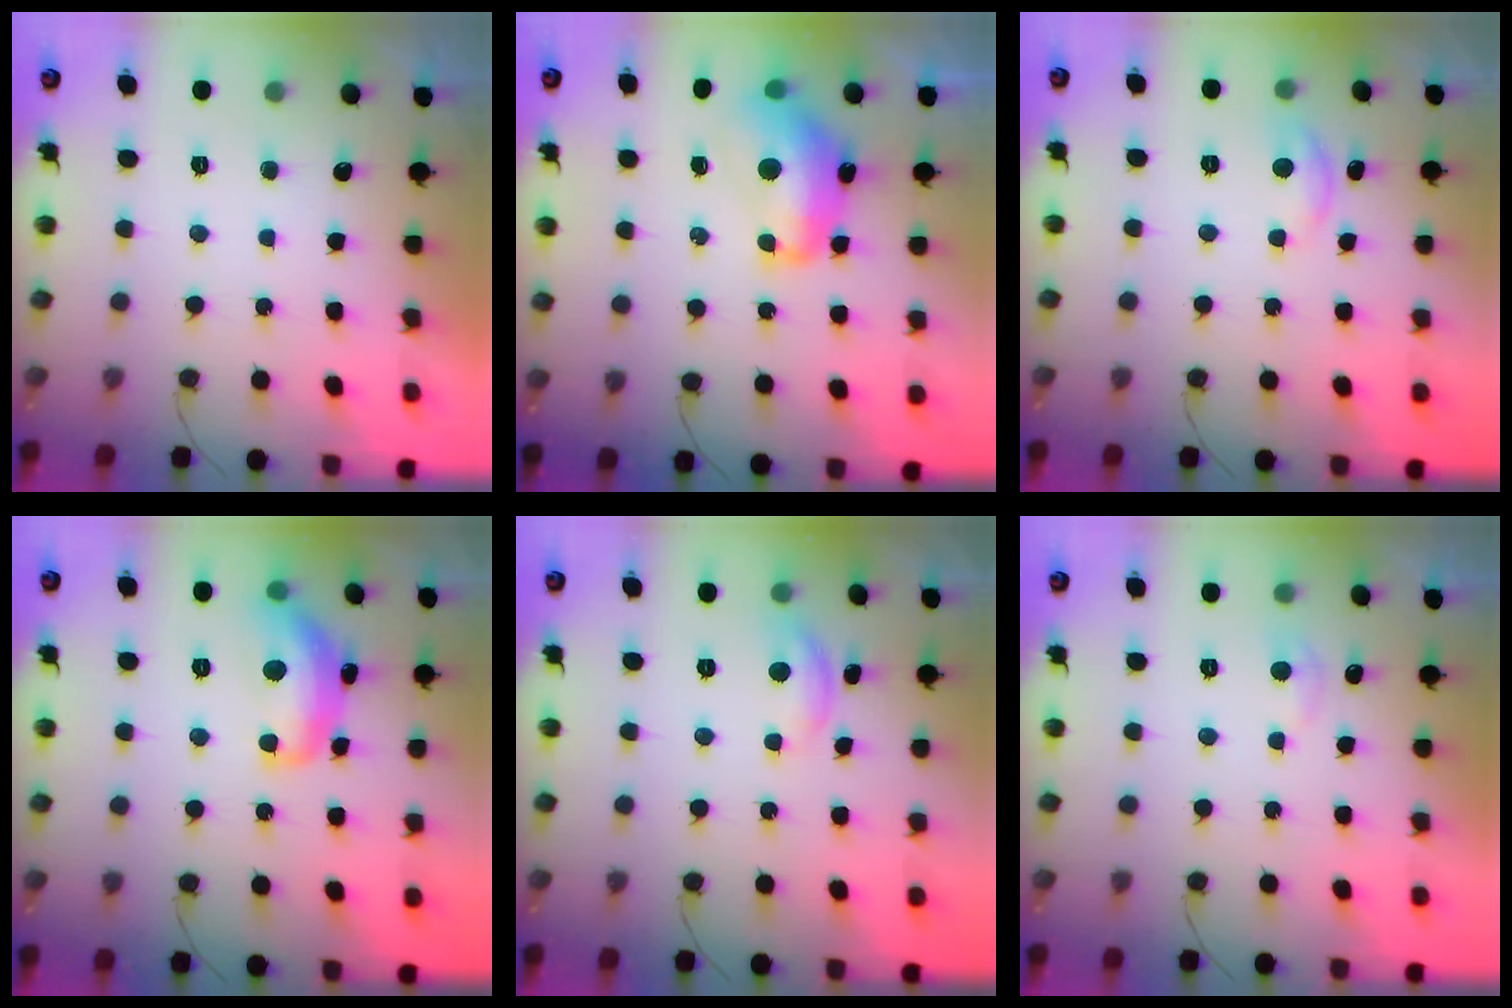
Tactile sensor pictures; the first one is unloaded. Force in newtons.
{"total": 13.3, "press": 13.3, "slide": 1.0}
{"total": 4.2, "press": 4.1, "slide": 0.4}
{"total": 14.2, "press": 14.1, "slide": 1.2}
{"total": 8.0, "press": 8.0, "slide": 0.4}
{"total": 5.8, "press": 5.8, "slide": 0.7}